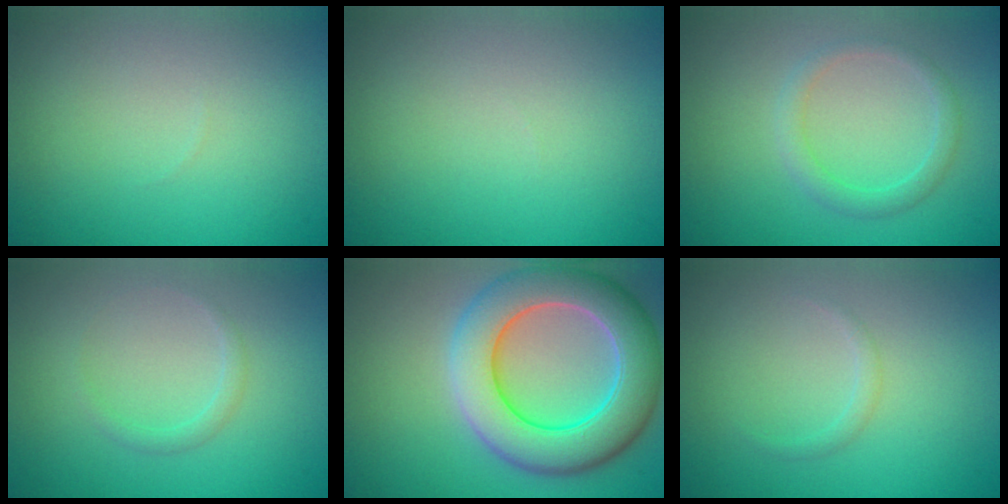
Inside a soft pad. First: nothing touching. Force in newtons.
{"total": 0.0}
{"total": 1.8, "press": 1.8, "slide": 0.1}
{"total": 1.0, "press": 1.0, "slide": 0.0}
{"total": 9.3, "press": 9.2, "slide": 0.7}
{"total": 0.8, "press": 0.7, "slide": 0.1}